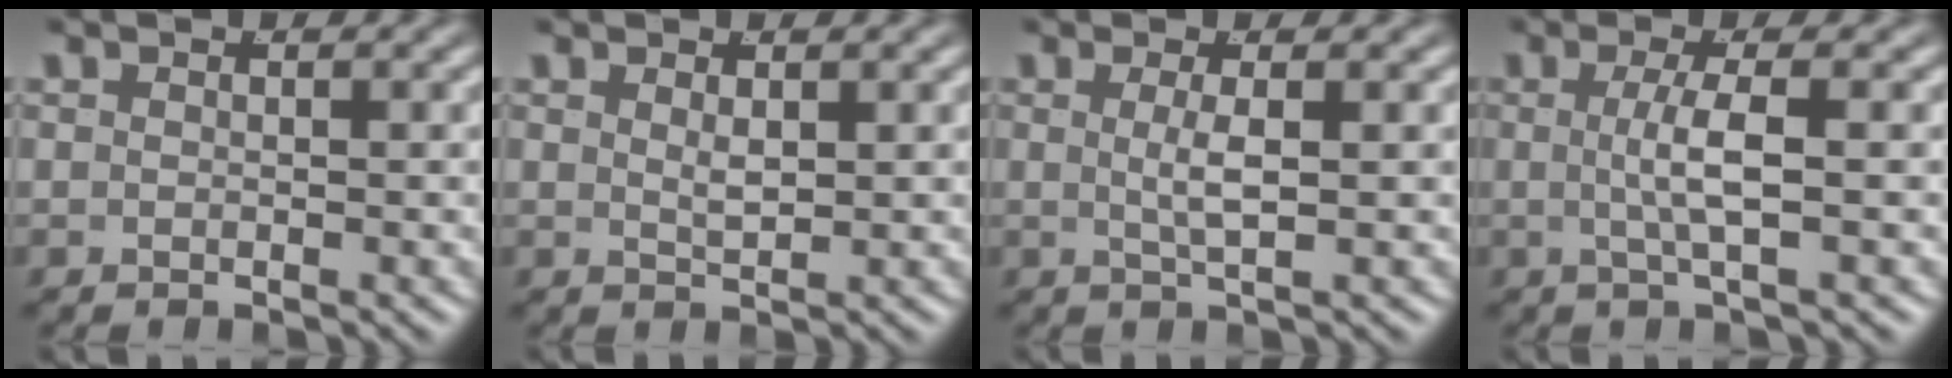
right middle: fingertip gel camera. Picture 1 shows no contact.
{"total": 1.1, "force": [0.6, -0.4, 0.8], "torque": [-0.012, -0.009, 0.020]}
{"total": 1.8, "force": [0.2, -0.6, 1.7], "torque": [-0.036, -0.010, 0.010]}
{"total": 2.8, "force": [-0.1, -0.5, 2.7], "torque": [-0.051, -0.003, 0.002]}